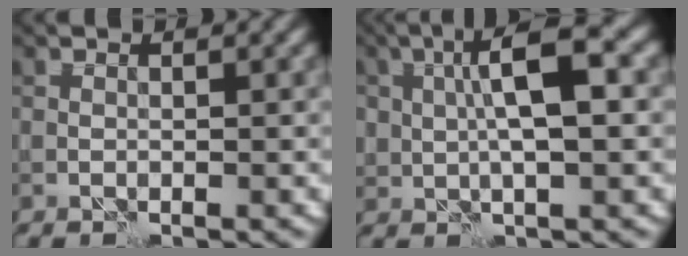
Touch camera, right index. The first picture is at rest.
{"total": 6.8, "force": [1.0, 2.3, 6.3], "torque": [-0.109, 0.015, 0.011]}